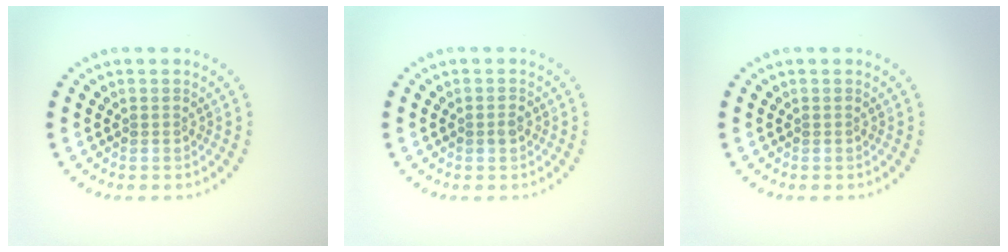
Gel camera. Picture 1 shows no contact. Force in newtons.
{"total": 0.9, "press": 0.9, "slide": 0.1}
{"total": 0.0}